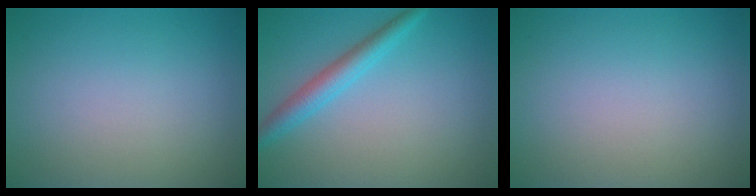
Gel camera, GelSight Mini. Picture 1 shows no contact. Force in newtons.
{"total": 2.9, "press": 2.9, "slide": 0.1}
{"total": 0.0}